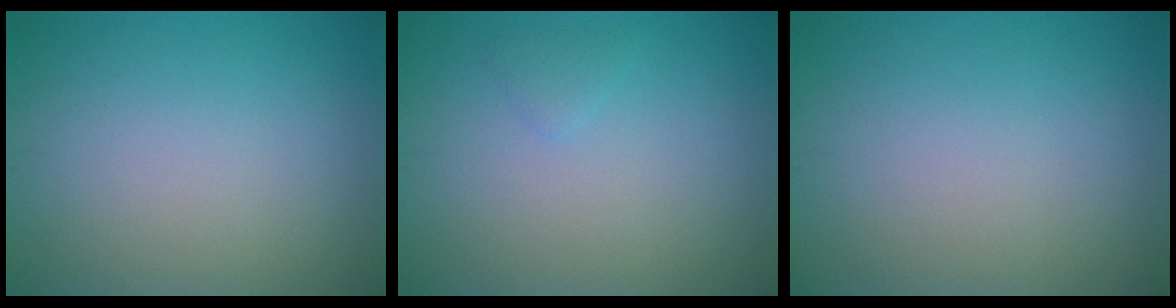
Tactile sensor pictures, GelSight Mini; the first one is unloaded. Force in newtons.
{"total": 0.7, "press": 0.7, "slide": 0.0}
{"total": 0.0}